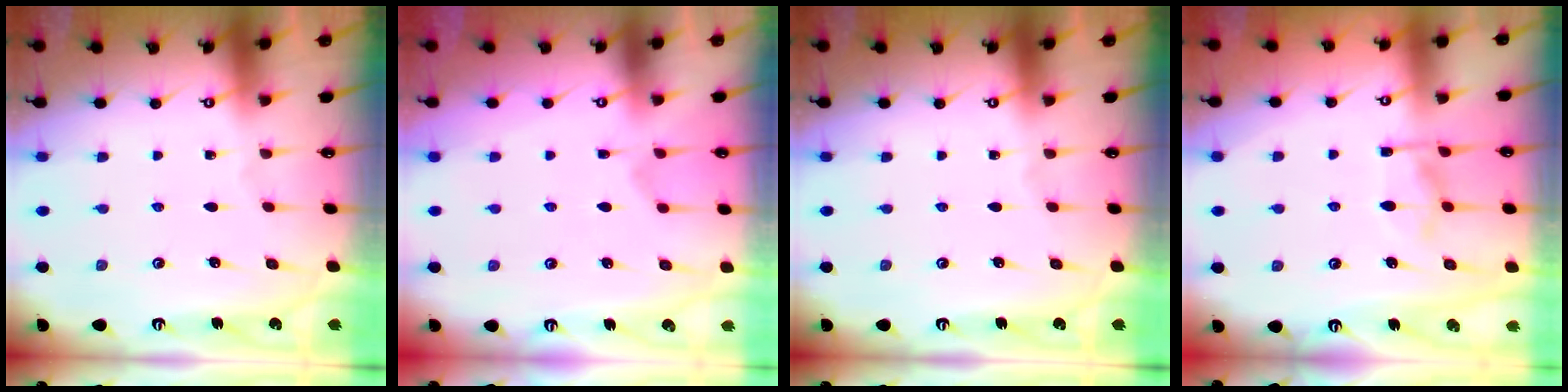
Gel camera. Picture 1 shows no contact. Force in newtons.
{"total": 5.6, "press": 5.4, "slide": 1.2}
{"total": 0.0}
{"total": 5.2, "press": 5.0, "slide": 1.5}